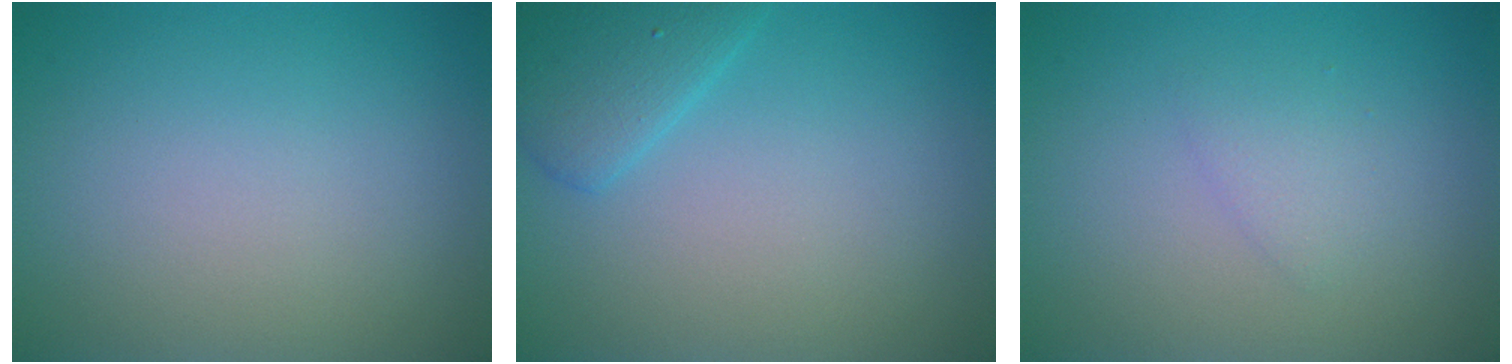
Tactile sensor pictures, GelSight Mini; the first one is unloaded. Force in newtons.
{"total": 2.9, "press": 2.9, "slide": 0.1}
{"total": 1.3, "press": 1.3, "slide": 0.1}